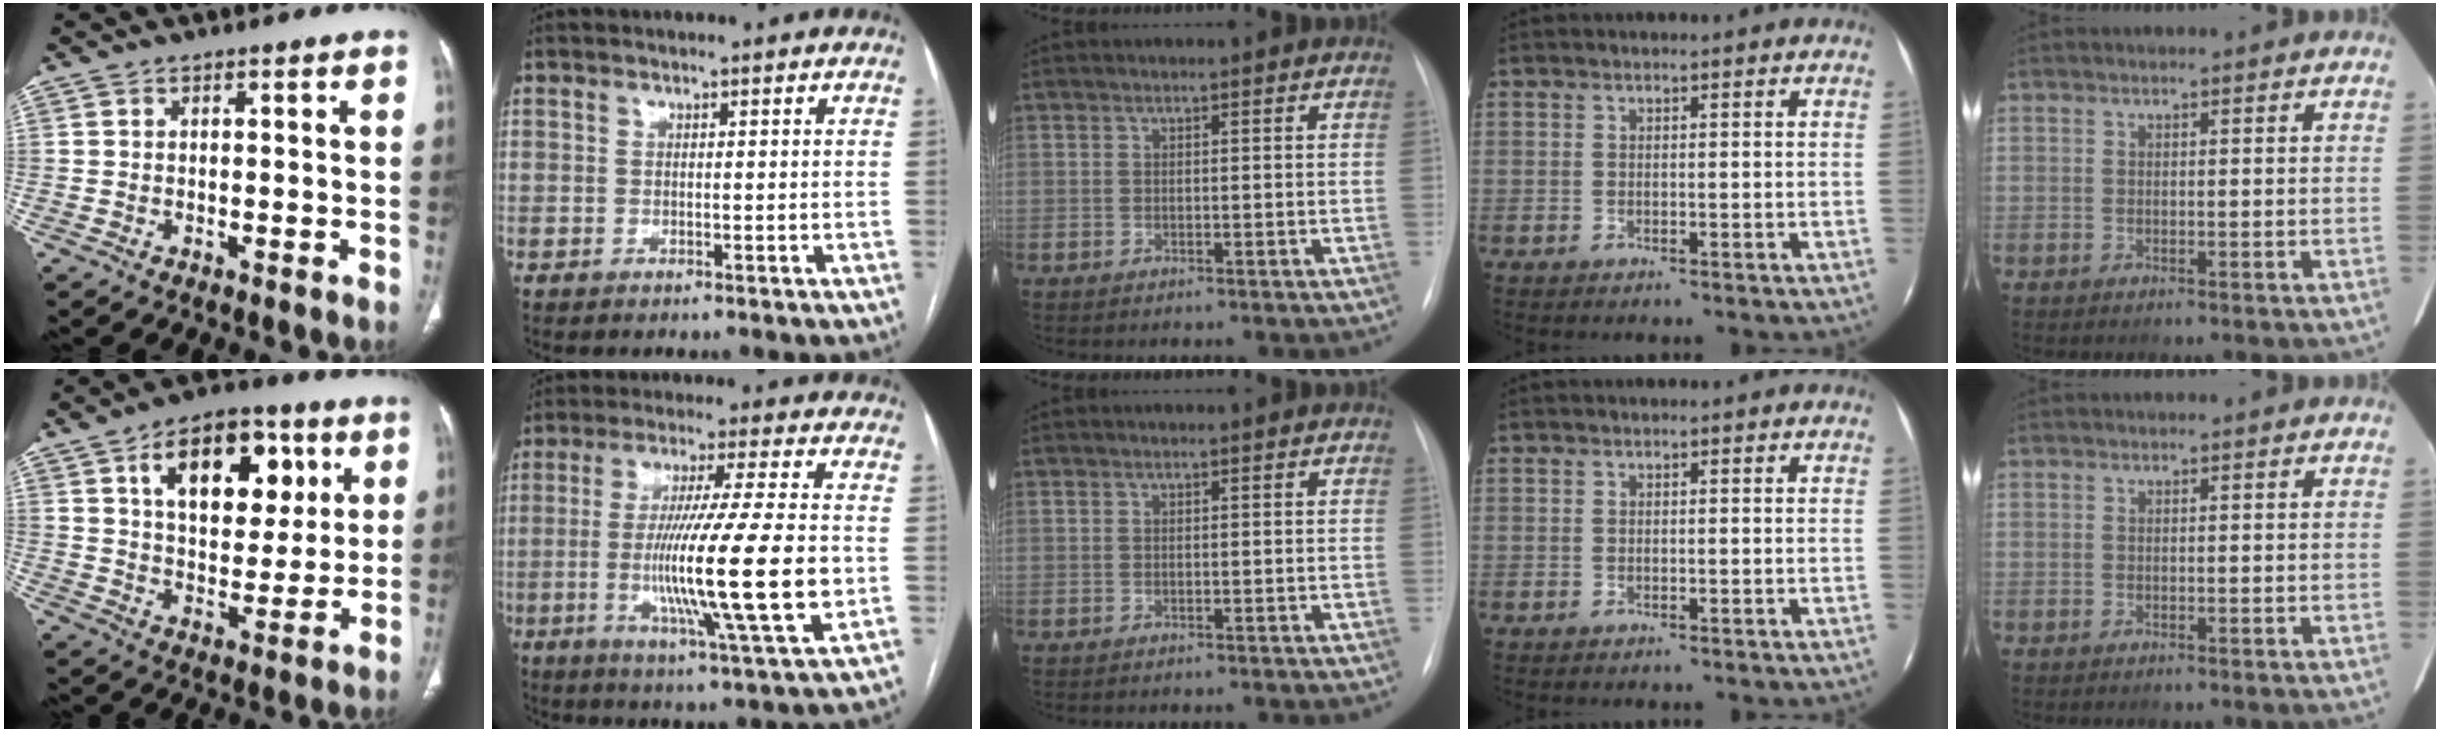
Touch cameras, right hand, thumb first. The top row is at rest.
{"thumb": {"total": 18.3, "force": [6.8, 10.8, 13.1], "torque": [-0.151, -0.012, 0.108]}, "index": {"total": 18.6, "force": [-2.5, -0.3, 18.4], "torque": [-0.328, -0.022, -0.049]}}